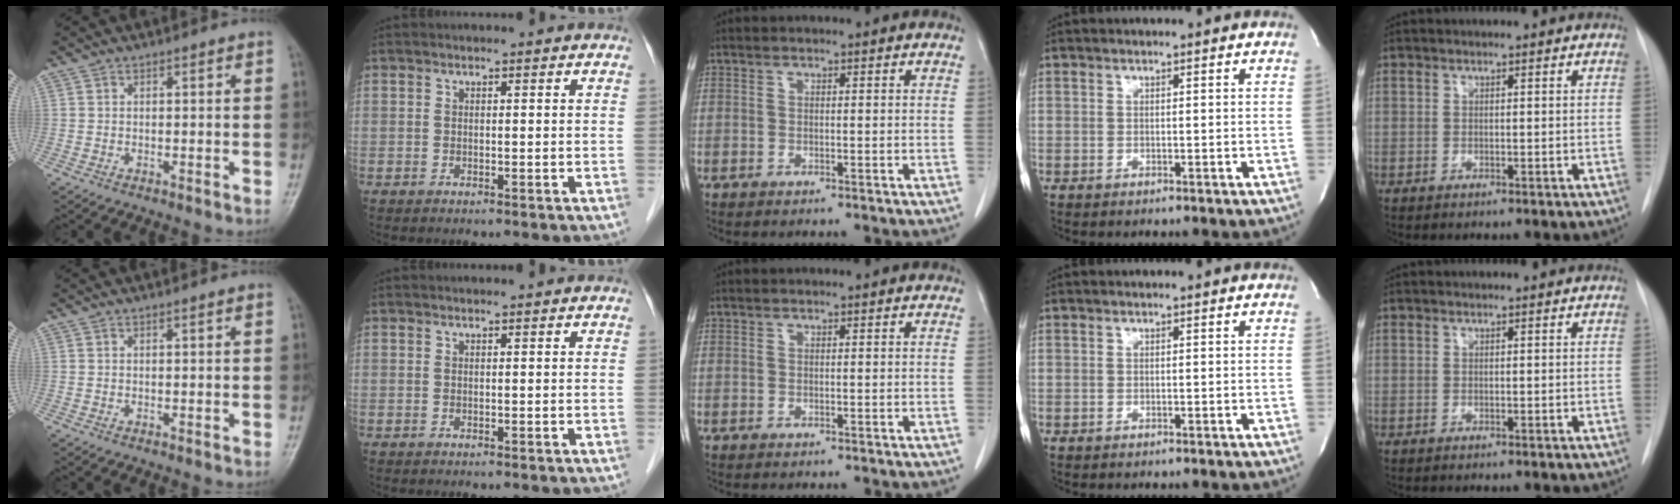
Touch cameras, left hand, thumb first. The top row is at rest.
{}